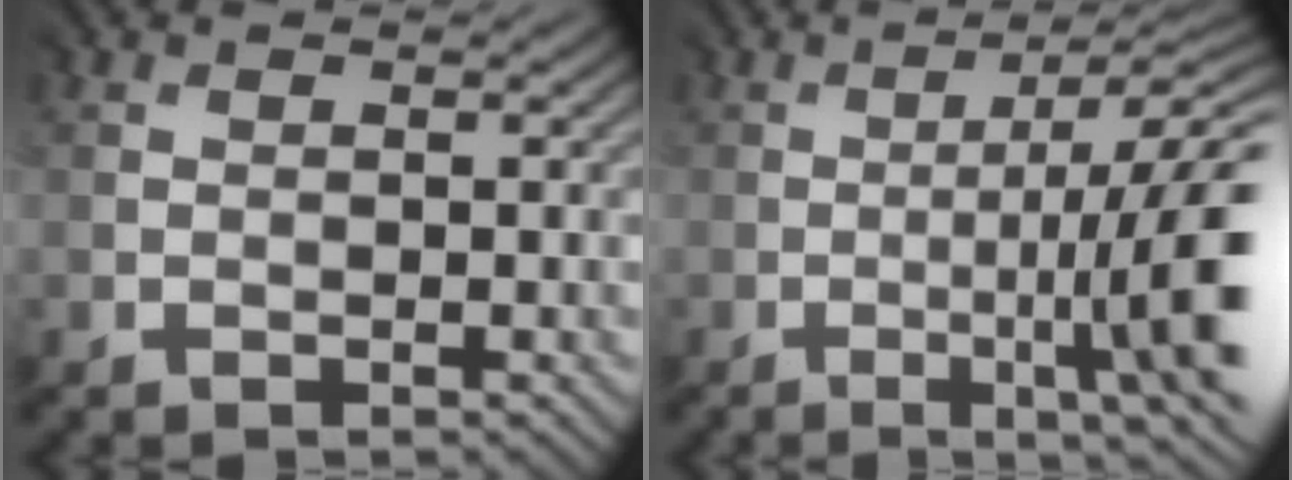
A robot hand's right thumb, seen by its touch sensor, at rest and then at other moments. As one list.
[{"total": 13.3, "force": [-2.9, 3.4, 12.6], "torque": [-0.164, -0.007, -0.026]}]